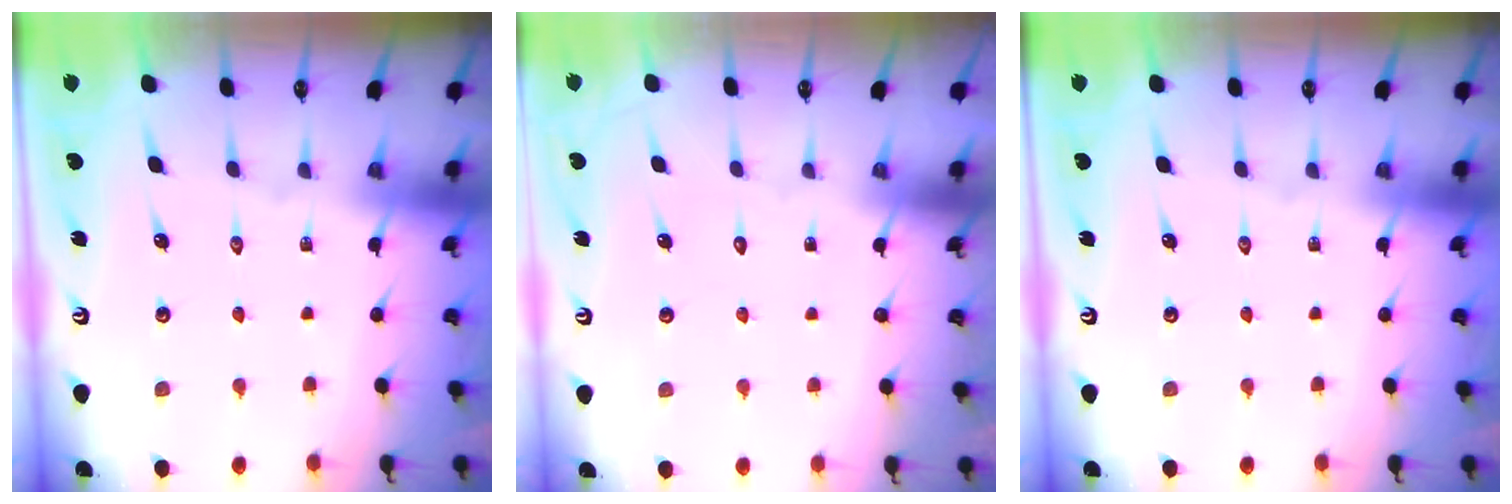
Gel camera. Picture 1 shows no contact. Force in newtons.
{"total": 1.5, "press": 1.5, "slide": 0.0}
{"total": 0.0}